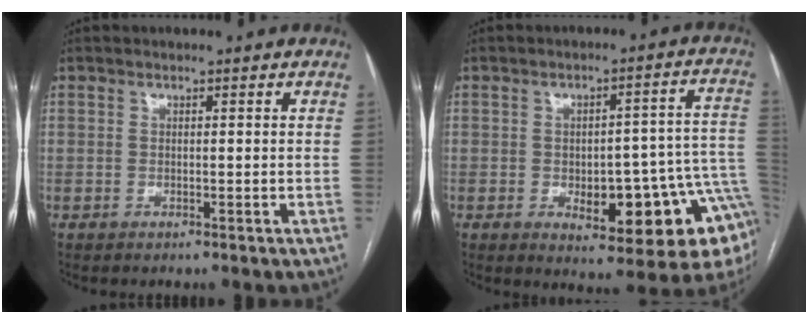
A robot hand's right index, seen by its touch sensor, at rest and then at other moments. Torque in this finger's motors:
{"motor_torque": [1.09, -1.05, 0.33, 0.08]}